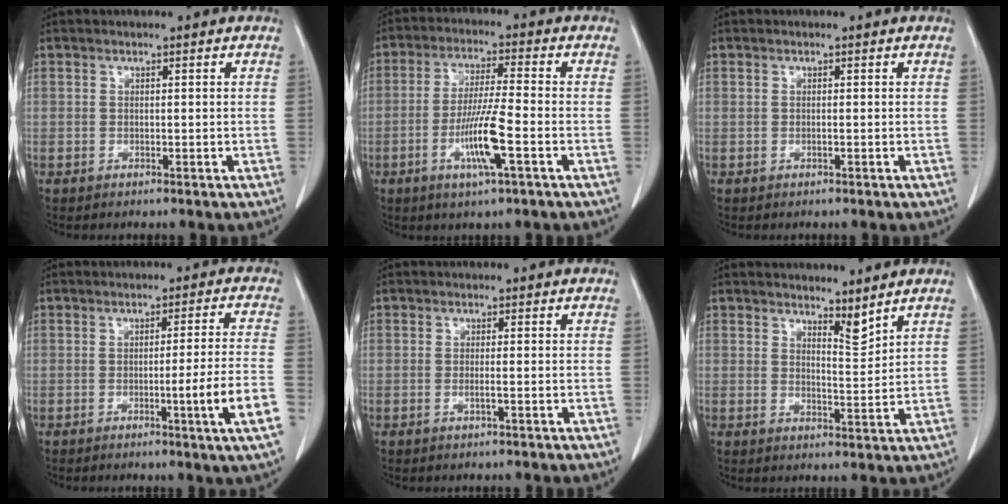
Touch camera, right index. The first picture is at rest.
{"total": 8.9, "force": [-3.1, 0.0, 8.4], "torque": [-0.160, -0.011, -0.060]}
{"total": 0.0}
{"total": 7.9, "force": [-2.7, -1.7, 7.2], "torque": [-0.094, -0.014, -0.041]}
{"total": 1.2, "force": [-0.3, -0.2, 1.1], "torque": [-0.023, -0.002, -0.007]}
{"total": 3.2, "force": [2.9, 0.3, 1.4], "torque": [-0.025, -0.016, 0.053]}